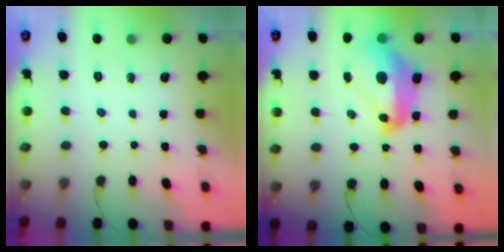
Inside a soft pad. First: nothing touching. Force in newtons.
{"total": 11.5, "press": 11.4, "slide": 1.3}